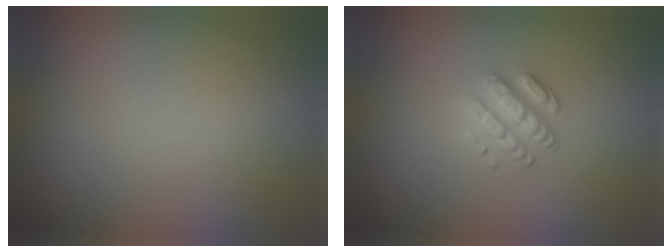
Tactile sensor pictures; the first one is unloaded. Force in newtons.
{"total": 3.2, "press": 2.5, "slide": 2.0}